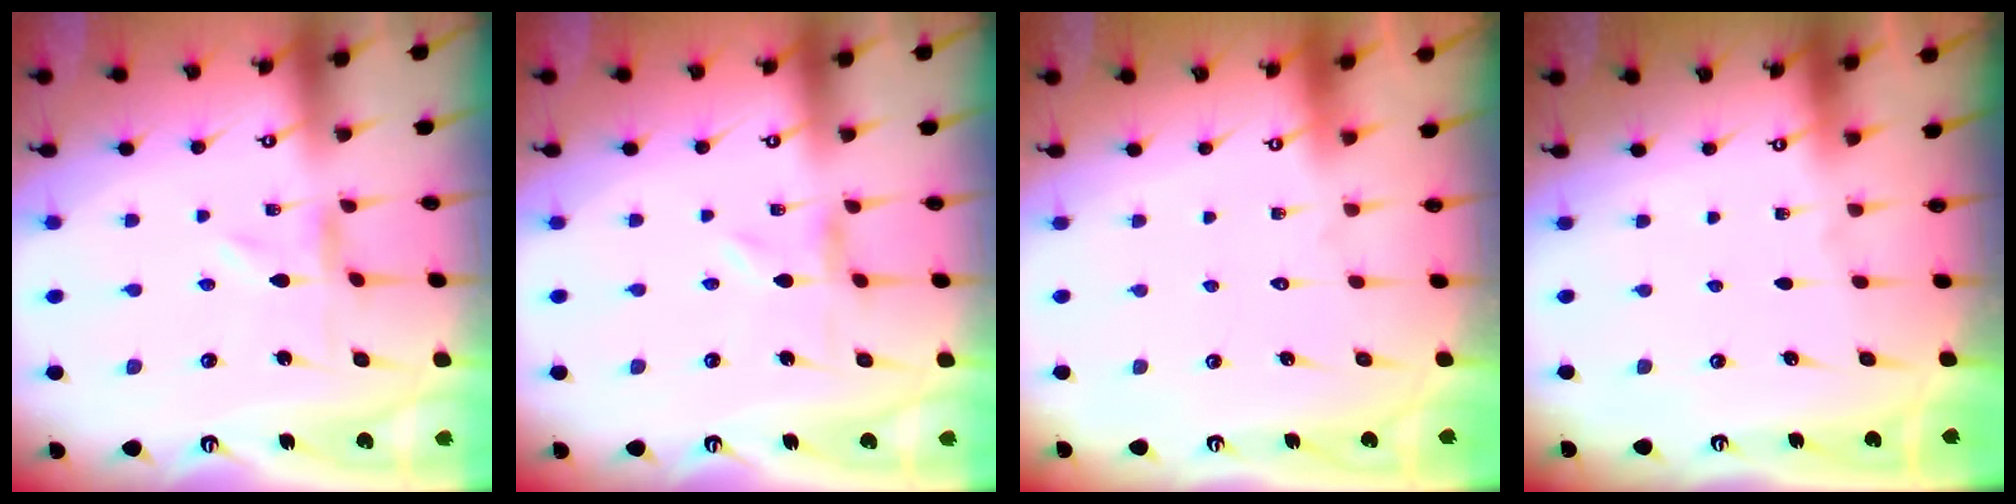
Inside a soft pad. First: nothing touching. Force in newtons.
{"total": 0.5, "press": 0.4, "slide": 0.3}
{"total": 1.6, "press": 1.6, "slide": 0.1}
{"total": 0.0}